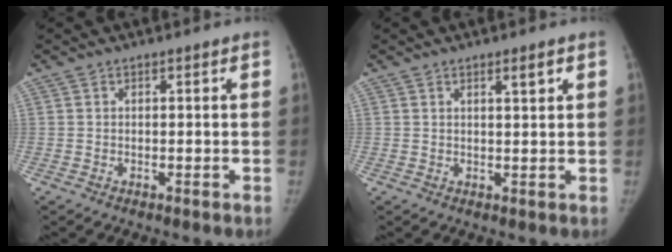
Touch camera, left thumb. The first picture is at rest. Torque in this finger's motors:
{"motor_torque": [0.25, -0.03, 0.22, -0.47, 0.07]}